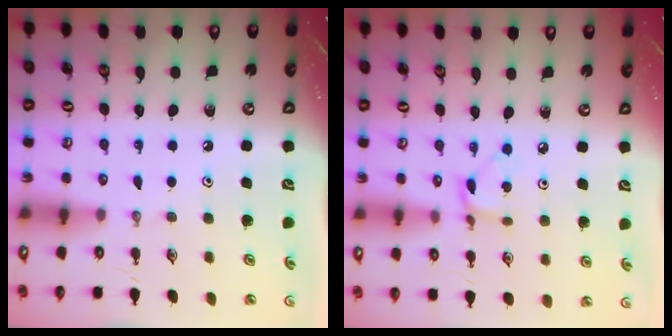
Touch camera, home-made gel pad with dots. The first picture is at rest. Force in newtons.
{"total": 3.8, "press": 3.8, "slide": 0.4}